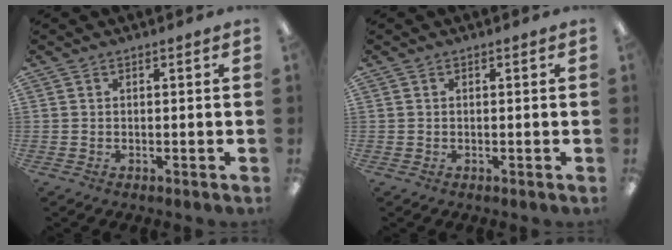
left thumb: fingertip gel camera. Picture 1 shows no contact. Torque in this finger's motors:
{"motor_torque": [-0.15, -0.11, -0.05, 0.14, -0.02]}